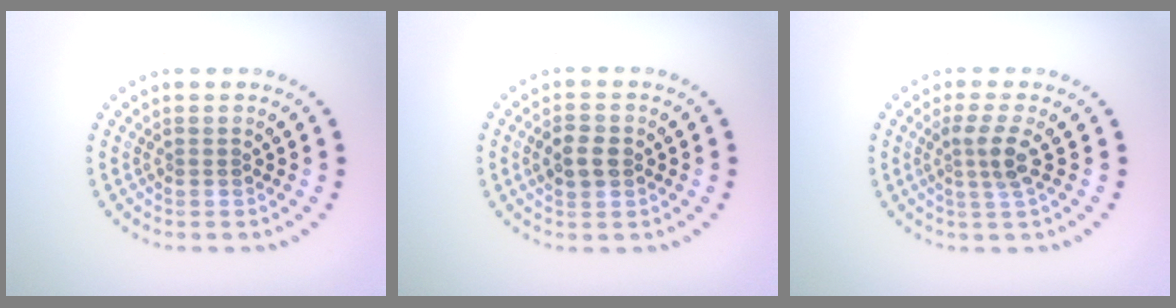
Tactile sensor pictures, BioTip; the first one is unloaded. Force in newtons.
{"total": 2.6, "press": 2.6, "slide": 0.1}
{"total": 2.3, "press": 1.8, "slide": 1.5}